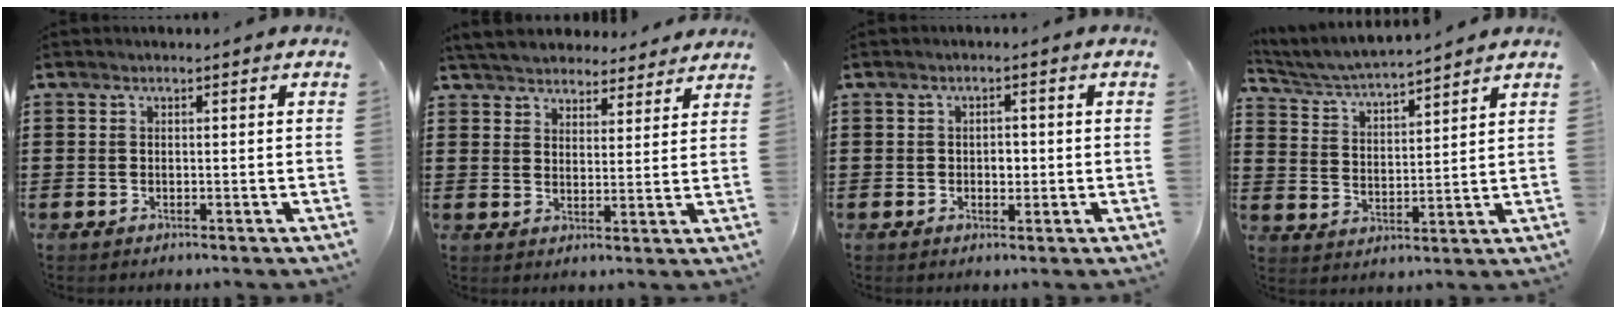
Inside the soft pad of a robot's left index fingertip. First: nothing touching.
{"total": 4.7, "force": [4.6, 0.9, 0.4], "torque": [-0.029, -0.018, 0.083]}
{"total": 1.5, "force": [-0.2, 1.2, 0.9], "torque": [-0.011, 0.004, -0.007]}
{"total": 4.4, "force": [4.3, 0.0, 0.9], "torque": [-0.040, -0.030, 0.070]}